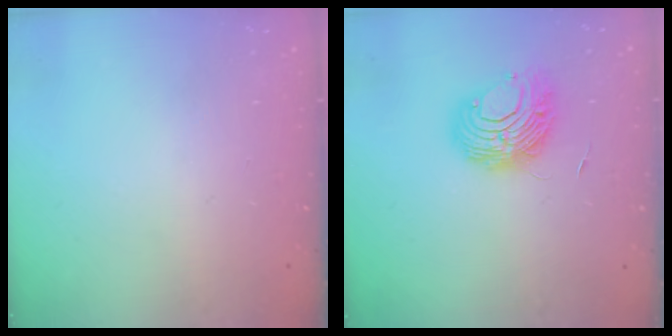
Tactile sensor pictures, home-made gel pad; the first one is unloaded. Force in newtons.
{"total": 9.2, "press": 9.2, "slide": 0.5}